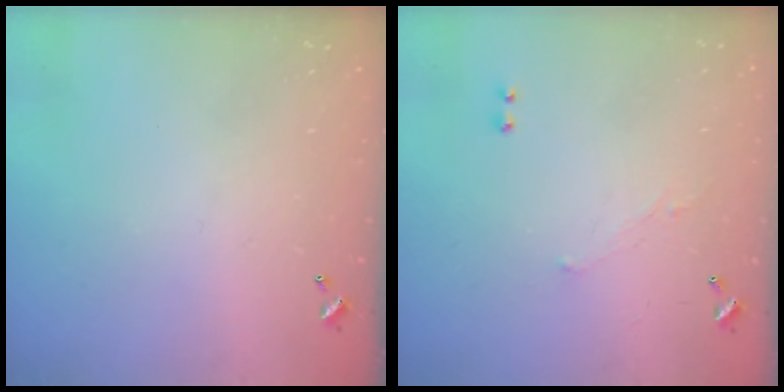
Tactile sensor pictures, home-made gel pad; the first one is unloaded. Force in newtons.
{"total": 1.2, "press": 0.8, "slide": 0.9}